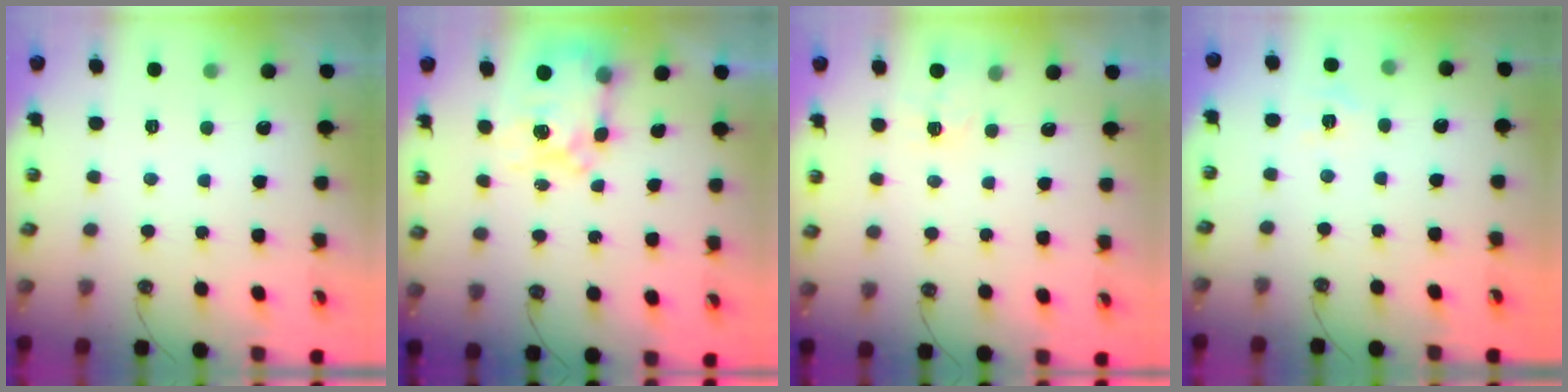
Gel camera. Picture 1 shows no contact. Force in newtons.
{"total": 8.0, "press": 8.0, "slide": 0.7}
{"total": 3.4, "press": 3.3, "slide": 0.5}
{"total": 3.1, "press": 3.0, "slide": 0.4}